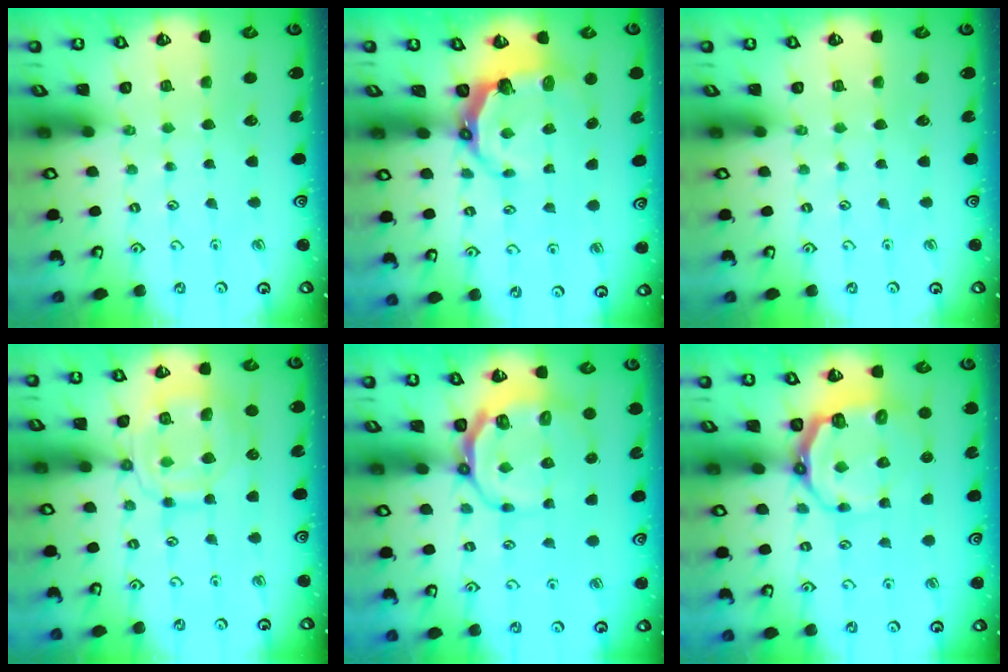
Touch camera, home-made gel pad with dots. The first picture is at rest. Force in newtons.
{"total": 6.8, "press": 5.2, "slide": 4.4}
{"total": 0.0}
{"total": 13.6, "press": 13.6, "slide": 1.2}
{"total": 8.1, "press": 7.4, "slide": 3.4}
{"total": 8.6, "press": 7.5, "slide": 4.2}